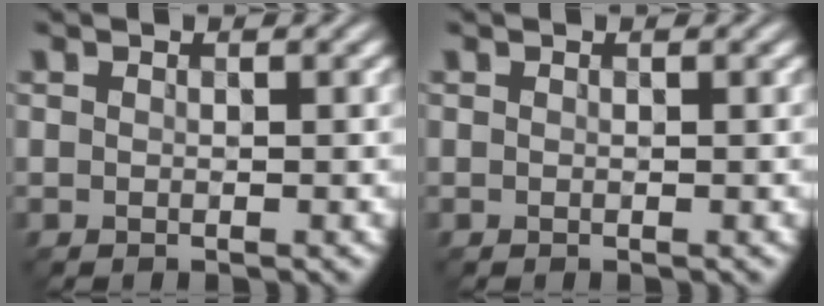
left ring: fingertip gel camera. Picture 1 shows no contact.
{"total": 0.0}